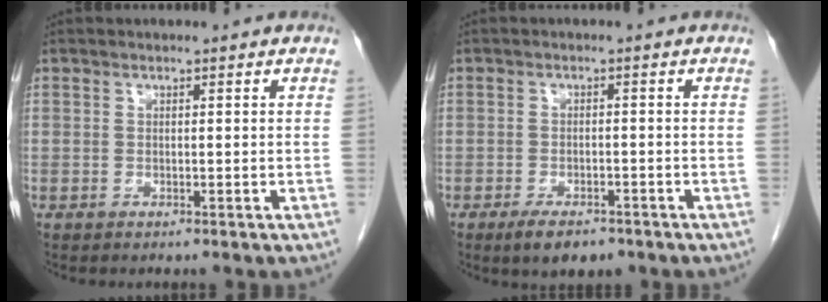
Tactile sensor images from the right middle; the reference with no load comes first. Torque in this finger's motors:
{"motor_torque": [0.80, -0.52, 0.18, 0.06]}